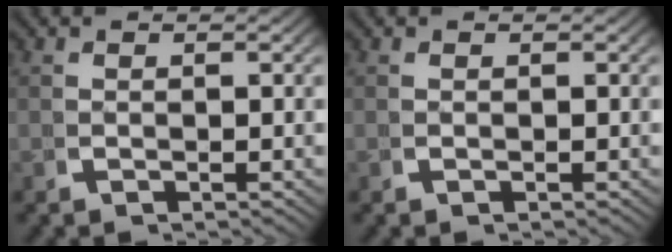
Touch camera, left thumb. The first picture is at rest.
{"total": 0.0}